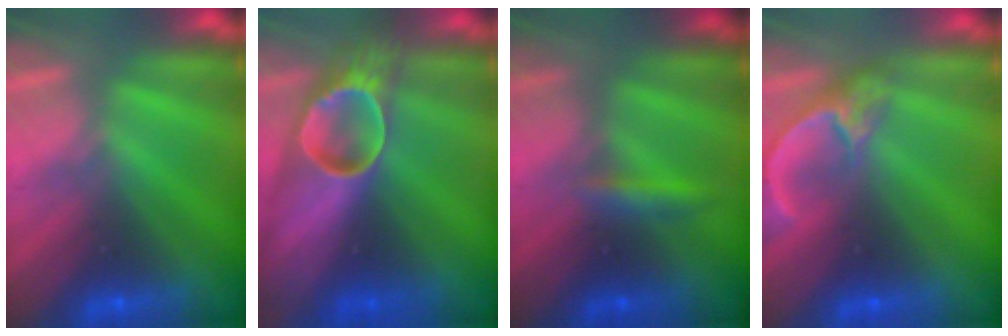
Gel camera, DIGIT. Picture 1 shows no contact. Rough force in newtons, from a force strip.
{"total": 6.9}
{"total": 2.5}
{"total": 4.7}